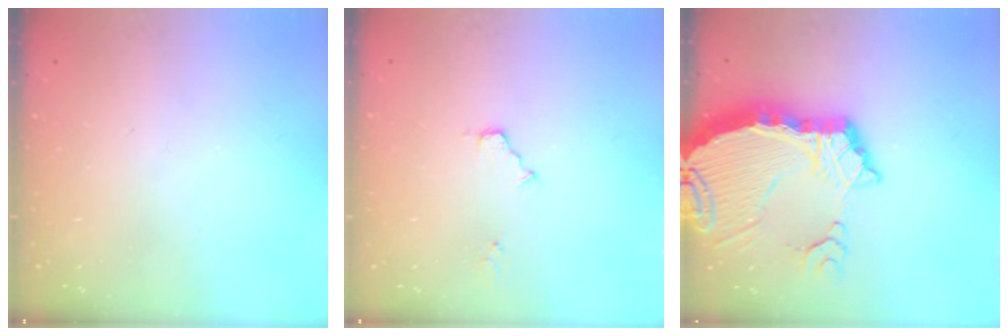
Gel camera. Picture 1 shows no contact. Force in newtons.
{"total": 3.3, "press": 3.3, "slide": 0.4}
{"total": 12.3, "press": 12.2, "slide": 1.4}